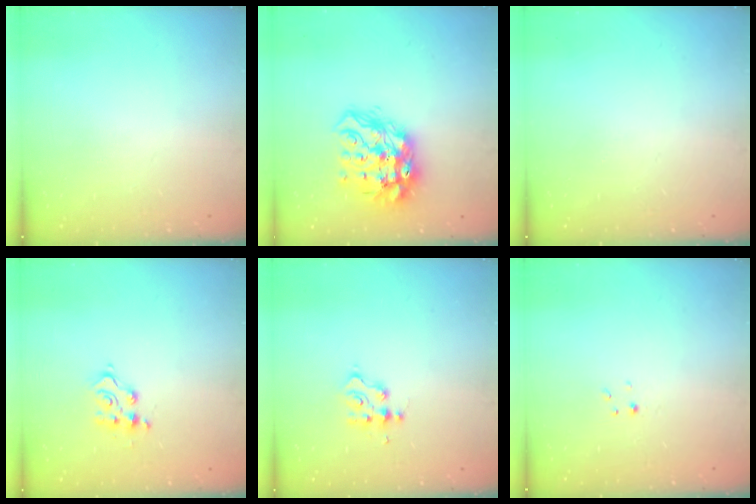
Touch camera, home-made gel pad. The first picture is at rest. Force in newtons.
{"total": 16.8, "press": 16.7, "slide": 1.9}
{"total": 0.0}
{"total": 6.7, "press": 6.7, "slide": 0.5}
{"total": 2.7, "press": 2.7, "slide": 0.4}
{"total": 1.1, "press": 1.1, "slide": 0.2}